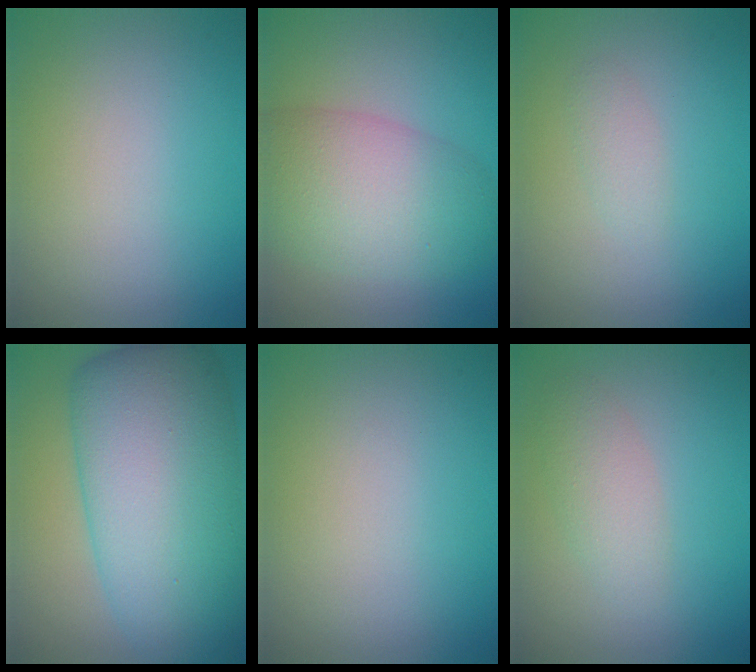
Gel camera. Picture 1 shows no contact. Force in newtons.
{"total": 7.8, "press": 7.8, "slide": 0.2}
{"total": 1.2, "press": 1.2, "slide": 0.0}
{"total": 14.1, "press": 14.1, "slide": 0.1}
{"total": 0.0}
{"total": 2.4, "press": 2.4, "slide": 0.0}